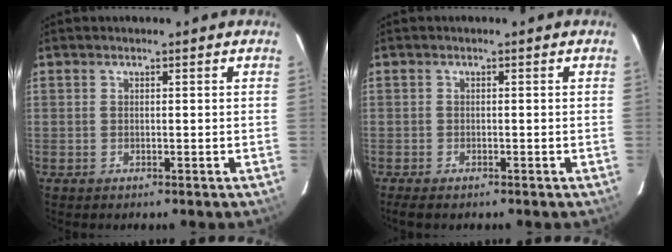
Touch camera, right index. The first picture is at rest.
{"total": 2.7, "force": [-2.2, 0.8, 1.5], "torque": [-0.035, -0.010, -0.039]}